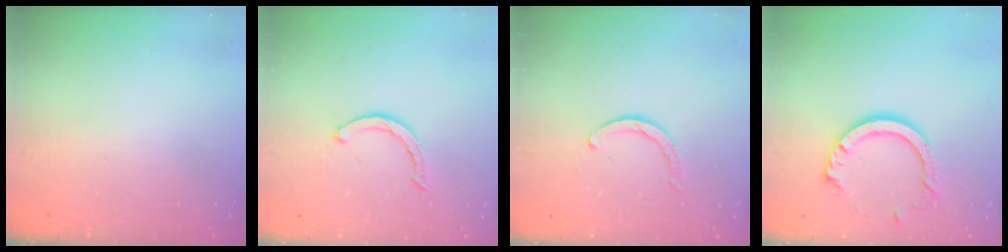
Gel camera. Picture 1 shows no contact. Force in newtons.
{"total": 3.1, "press": 3.0, "slide": 0.5}
{"total": 2.8, "press": 2.7, "slide": 0.3}
{"total": 11.2, "press": 11.2, "slide": 1.0}